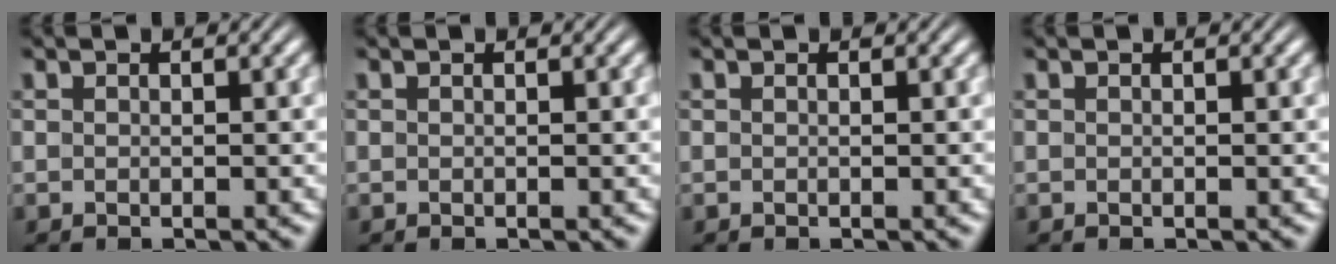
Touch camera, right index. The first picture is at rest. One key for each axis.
{"total": 0.0}
{"total": 0.0}
{"total": 0.0}